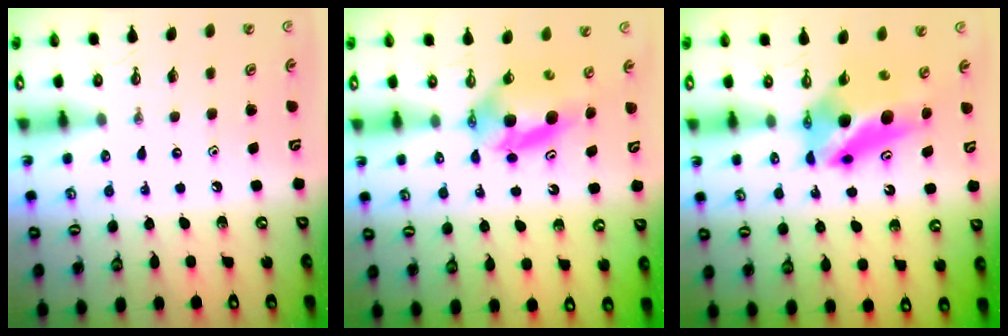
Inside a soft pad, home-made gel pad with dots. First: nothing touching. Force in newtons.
{"total": 7.8, "press": 5.4, "slide": 5.7}
{"total": 8.0, "press": 6.1, "slide": 5.2}